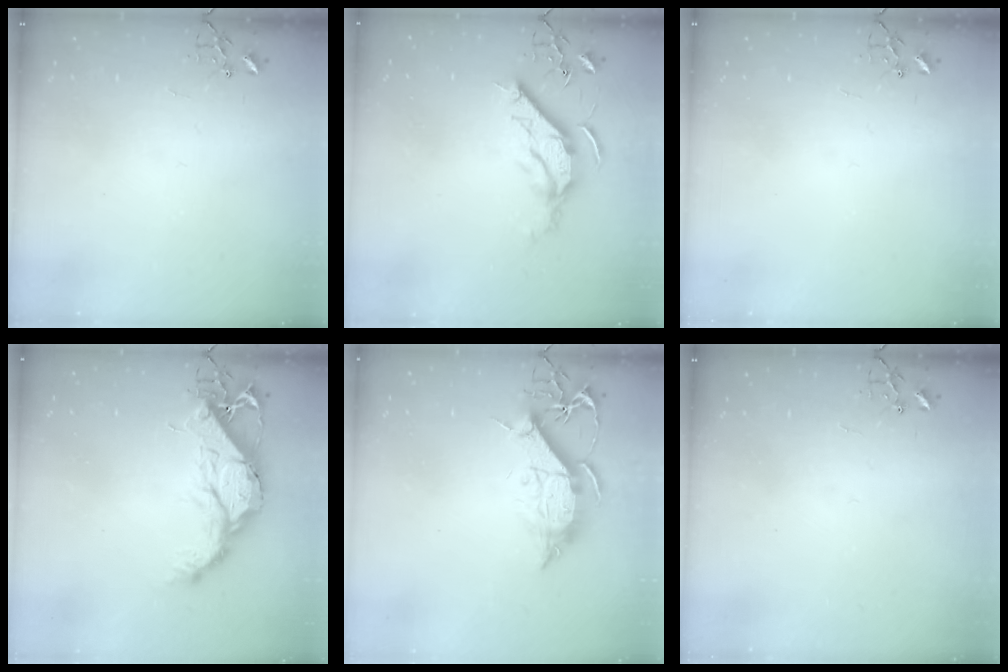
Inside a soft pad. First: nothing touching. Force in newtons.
{"total": 11.7, "press": 11.6, "slide": 1.3}
{"total": 0.0}
{"total": 17.2, "press": 17.1, "slide": 1.3}
{"total": 13.2, "press": 13.1, "slide": 1.5}
{"total": 0.0}